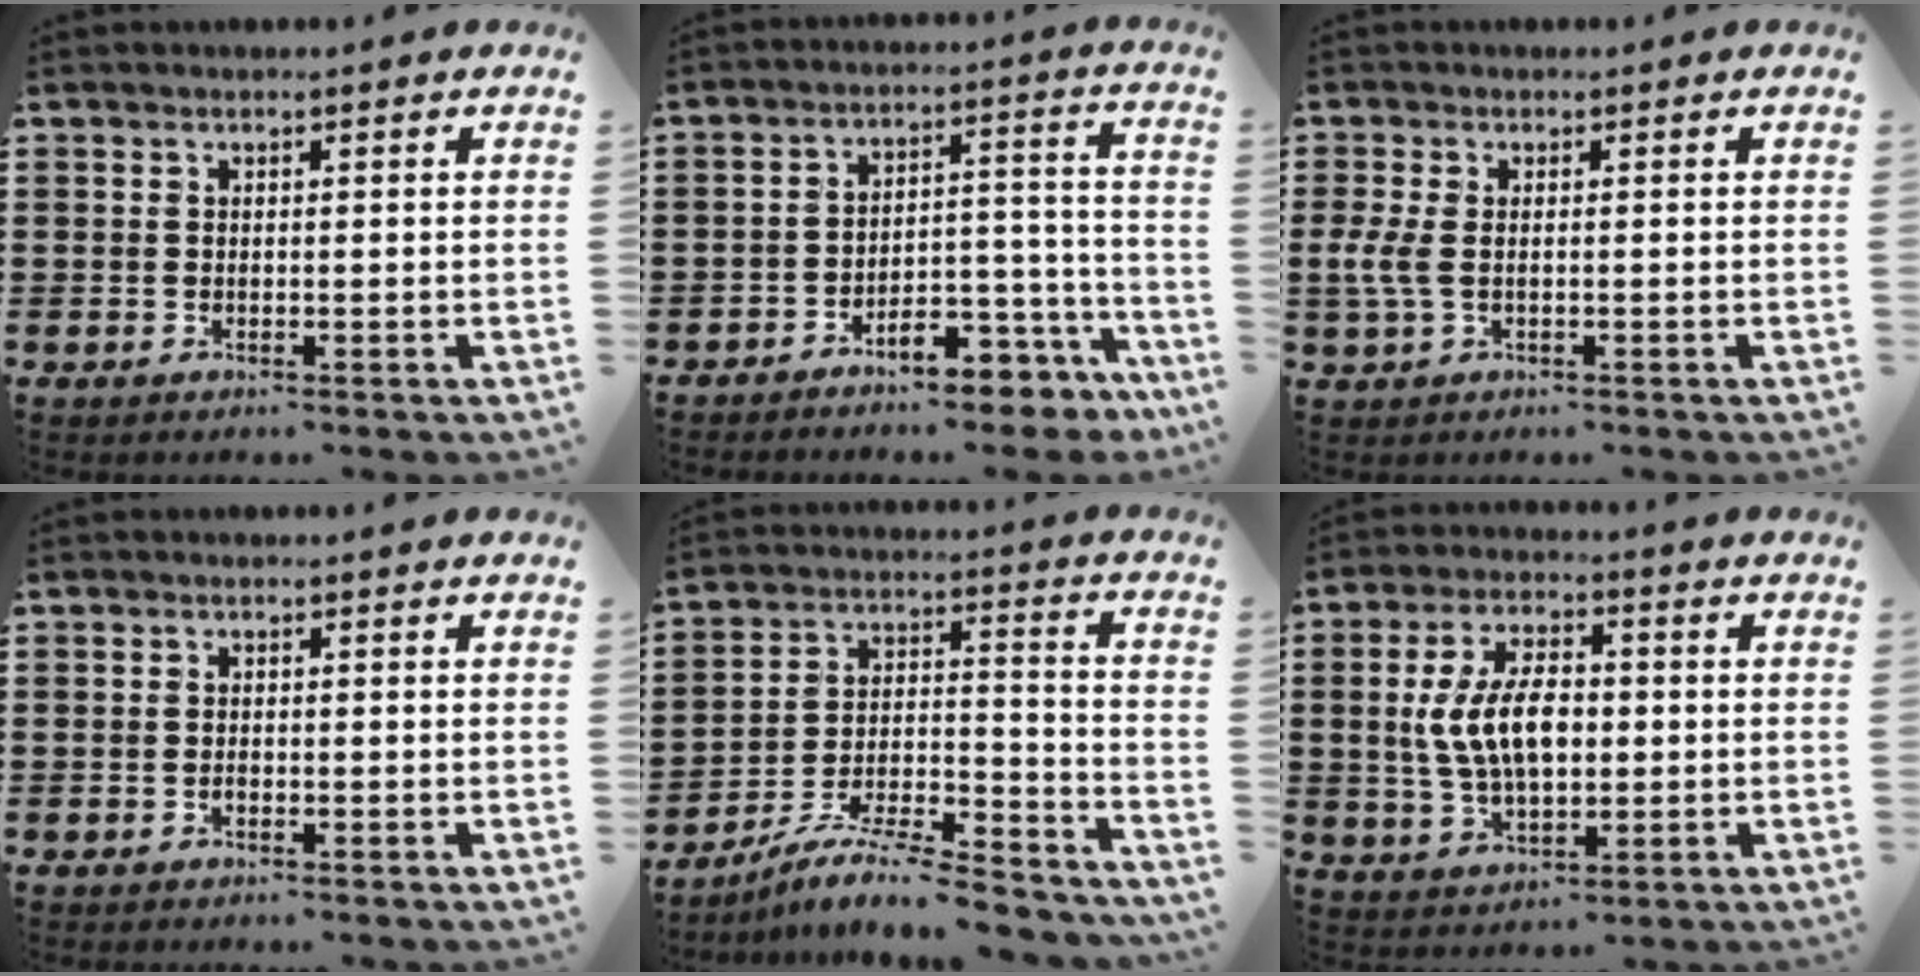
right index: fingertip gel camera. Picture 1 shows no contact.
{"total": 7.0, "force": [-6.5, 1.8, 2.1], "torque": [-0.028, 0.018, -0.123]}
{"total": 3.2, "force": [-0.5, 1.5, 2.8], "torque": [-0.075, -0.007, -0.015]}
{"total": 0.7, "force": [-0.5, 0.3, 0.3], "torque": [-0.008, -0.002, -0.008]}
{"total": 8.8, "force": [-8.0, 0.7, 3.7], "torque": [-0.064, 0.006, -0.158]}
{"total": 9.3, "force": [0.1, 4.9, 7.9], "torque": [-0.176, 0.006, -0.004]}